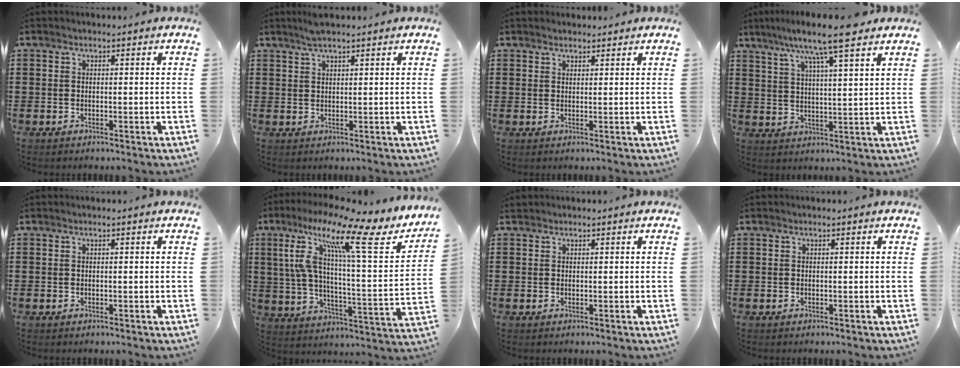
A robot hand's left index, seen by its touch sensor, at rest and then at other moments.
{"total": 2.2, "force": [1.8, 0.1, 1.2], "torque": [-0.026, 0.002, 0.034]}
{"total": 1.4, "force": [1.3, 0.4, 0.1], "torque": [-0.004, 0.002, 0.026]}
{"total": 8.9, "force": [6.8, 0.3, 5.8], "torque": [-0.121, -0.017, 0.117]}
{"total": 0.0}
{"total": 16.8, "force": [10.7, 2.4, 12.6], "torque": [-0.260, -0.053, 0.168]}
{"total": 0.6, "force": [0.4, 0.5, 0.0], "torque": [-0.003, 0.003, 0.009]}
{"total": 0.0}